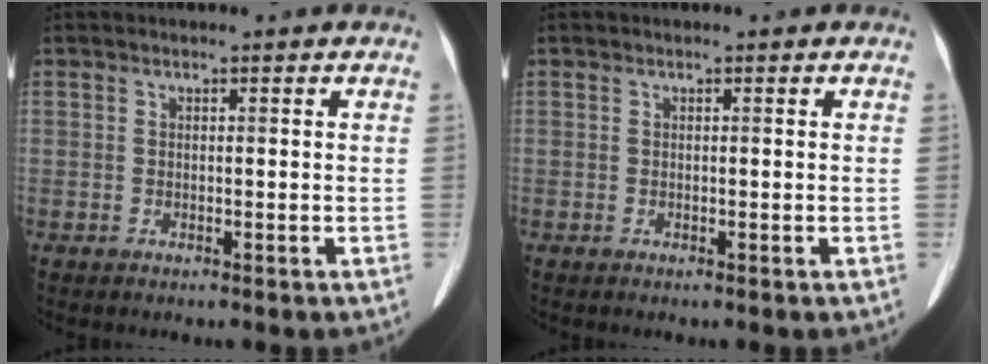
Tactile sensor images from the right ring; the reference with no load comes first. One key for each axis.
{"total": 0.0}